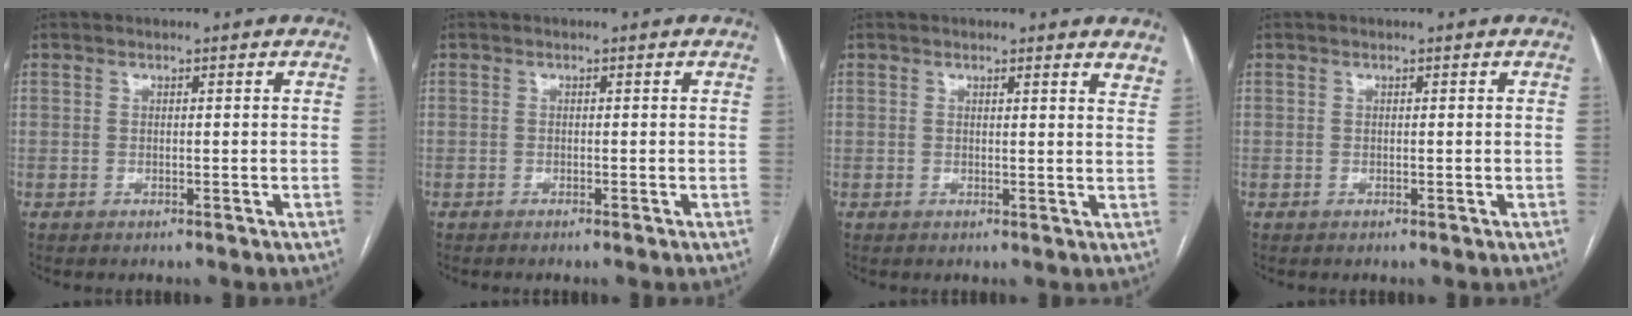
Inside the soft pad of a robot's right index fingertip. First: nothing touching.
{"total": 0.6, "force": [-0.5, -0.2, 0.3], "torque": [-0.005, 0.002, -0.010]}
{"total": 4.7, "force": [4.5, 0.7, 1.1], "torque": [-0.002, -0.019, 0.026]}
{"total": 0.0}